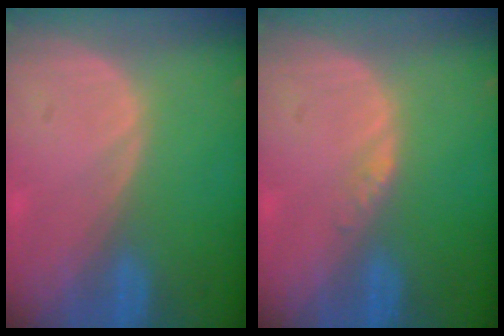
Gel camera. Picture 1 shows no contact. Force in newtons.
{"total": 1.1, "press": 1.1, "slide": 0.1}